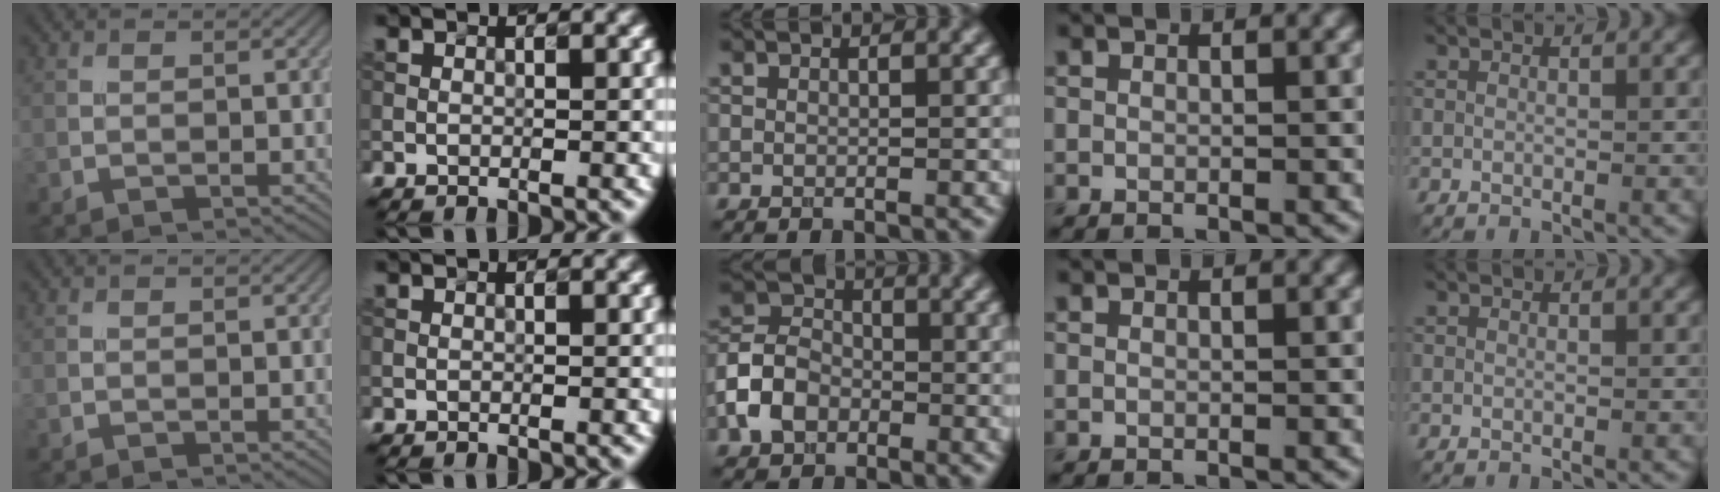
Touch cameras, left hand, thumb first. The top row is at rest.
{"middle": {"total": 4.5, "force": [-1.9, 3.4, 2.4], "torque": [-0.048, 0.006, -0.044]}}